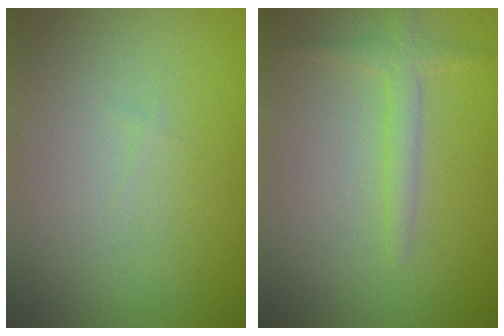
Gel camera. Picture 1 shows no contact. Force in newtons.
{"total": 1.8, "press": 1.8, "slide": 0.1}